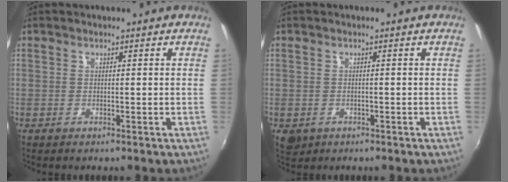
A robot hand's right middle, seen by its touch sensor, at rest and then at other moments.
{"total": 3.3, "force": [-1.2, 2.6, 1.7], "torque": [-0.034, -0.009, -0.014]}